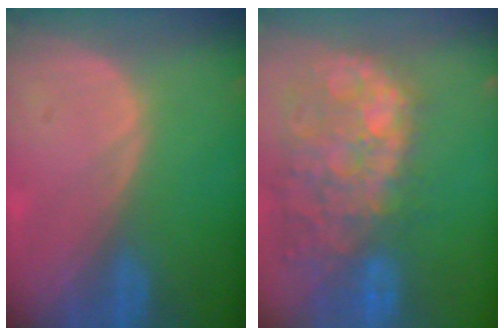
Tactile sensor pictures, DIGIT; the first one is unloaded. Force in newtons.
{"total": 14.3, "press": 11.7, "slide": 8.2}